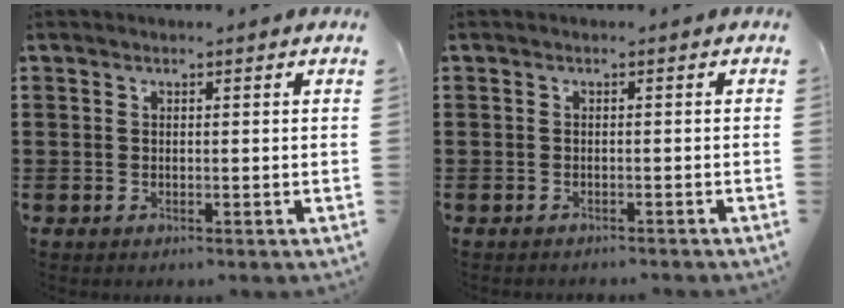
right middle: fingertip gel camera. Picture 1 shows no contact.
{"total": 0.6, "force": [-0.6, 0.0, 0.1], "torque": [-0.004, -0.001, -0.012]}